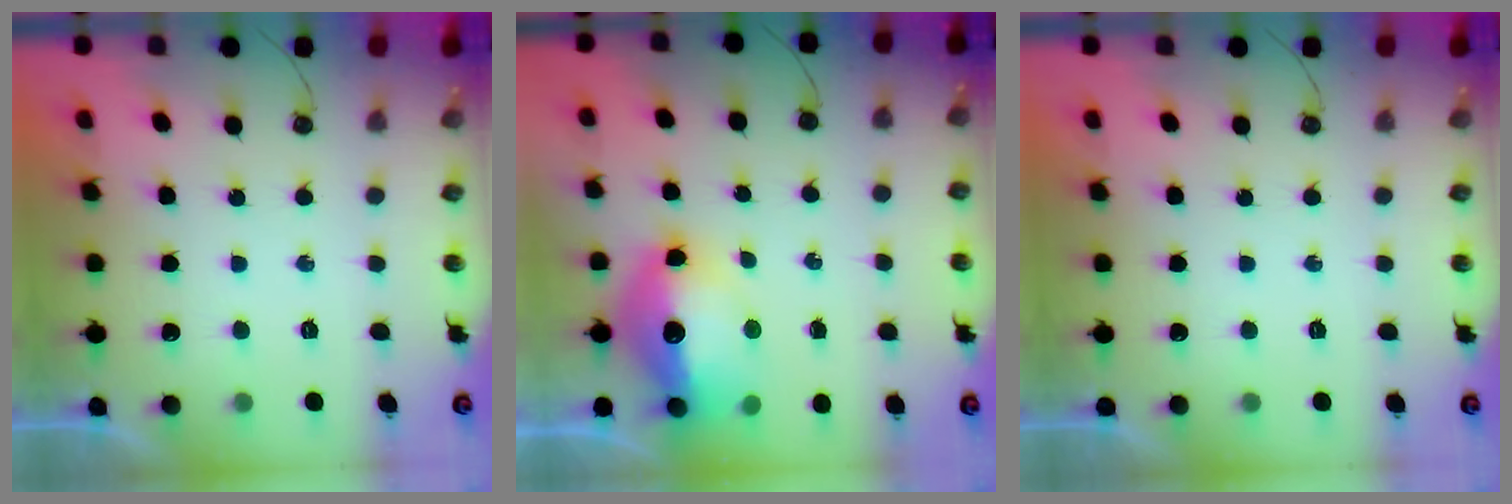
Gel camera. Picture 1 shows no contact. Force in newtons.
{"total": 15.9, "press": 15.3, "slide": 4.2}
{"total": 0.0}